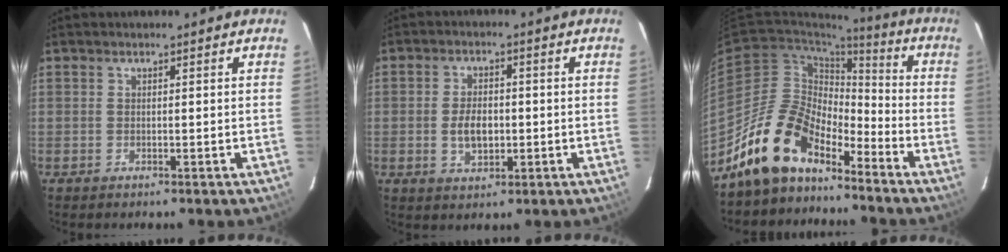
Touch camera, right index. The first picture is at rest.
{"total": 5.5, "force": [-0.6, 3.3, 4.4], "torque": [-0.085, 0.002, -0.005]}
{"total": 14.7, "force": [-11.9, 6.3, 6.0], "torque": [-0.116, 0.020, -0.223]}